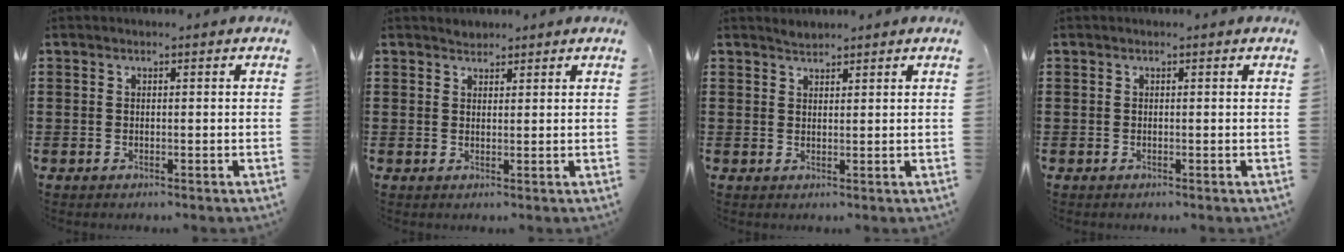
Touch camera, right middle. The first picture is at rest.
{"total": 1.3, "force": [1.2, 0.4, -0.3], "torque": [0.002, 0.000, 0.024]}
{"total": 1.3, "force": [1.3, 0.2, -0.2], "torque": [-0.001, -0.001, 0.025]}
{"total": 0.0}